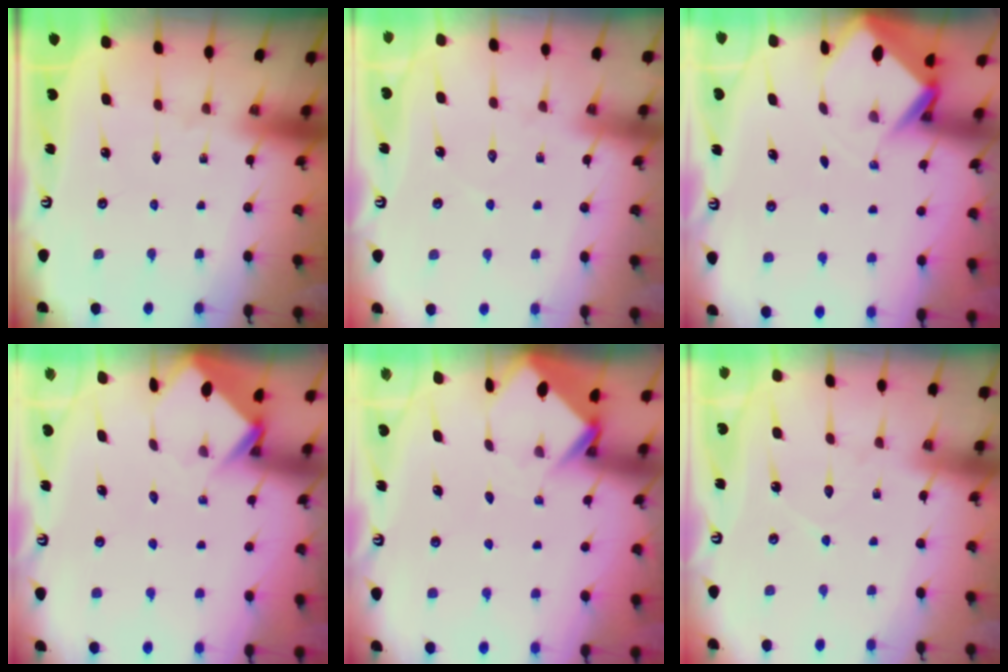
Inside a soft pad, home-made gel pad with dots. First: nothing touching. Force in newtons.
{"total": 5.7, "press": 5.6, "slide": 0.6}
{"total": 3.7, "press": 3.6, "slide": 0.3}
{"total": 3.8, "press": 3.8, "slide": 0.2}
{"total": 4.0, "press": 4.0, "slide": 0.2}
{"total": 5.0, "press": 5.0, "slide": 0.6}